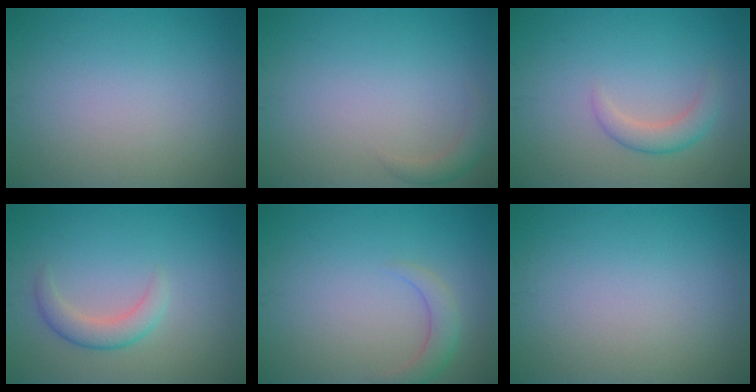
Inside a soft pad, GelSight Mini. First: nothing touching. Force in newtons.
{"total": 1.5, "press": 1.5, "slide": 0.1}
{"total": 2.3, "press": 2.2, "slide": 0.2}
{"total": 2.4, "press": 2.4, "slide": 0.2}
{"total": 2.1, "press": 2.1, "slide": 0.2}
{"total": 0.0}